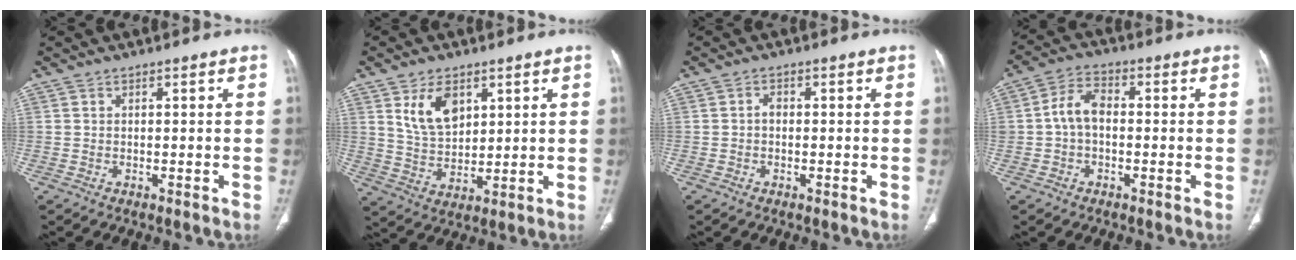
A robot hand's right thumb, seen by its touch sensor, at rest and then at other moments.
{"total": 8.8, "force": [4.0, 5.4, 5.8], "torque": [-0.086, -0.023, 0.085]}
{"total": 1.2, "force": [-0.2, 0.9, 0.8], "torque": [-0.006, 0.006, -0.006]}
{"total": 6.1, "force": [-0.4, 4.1, 4.6], "torque": [-0.074, 0.021, -0.017]}